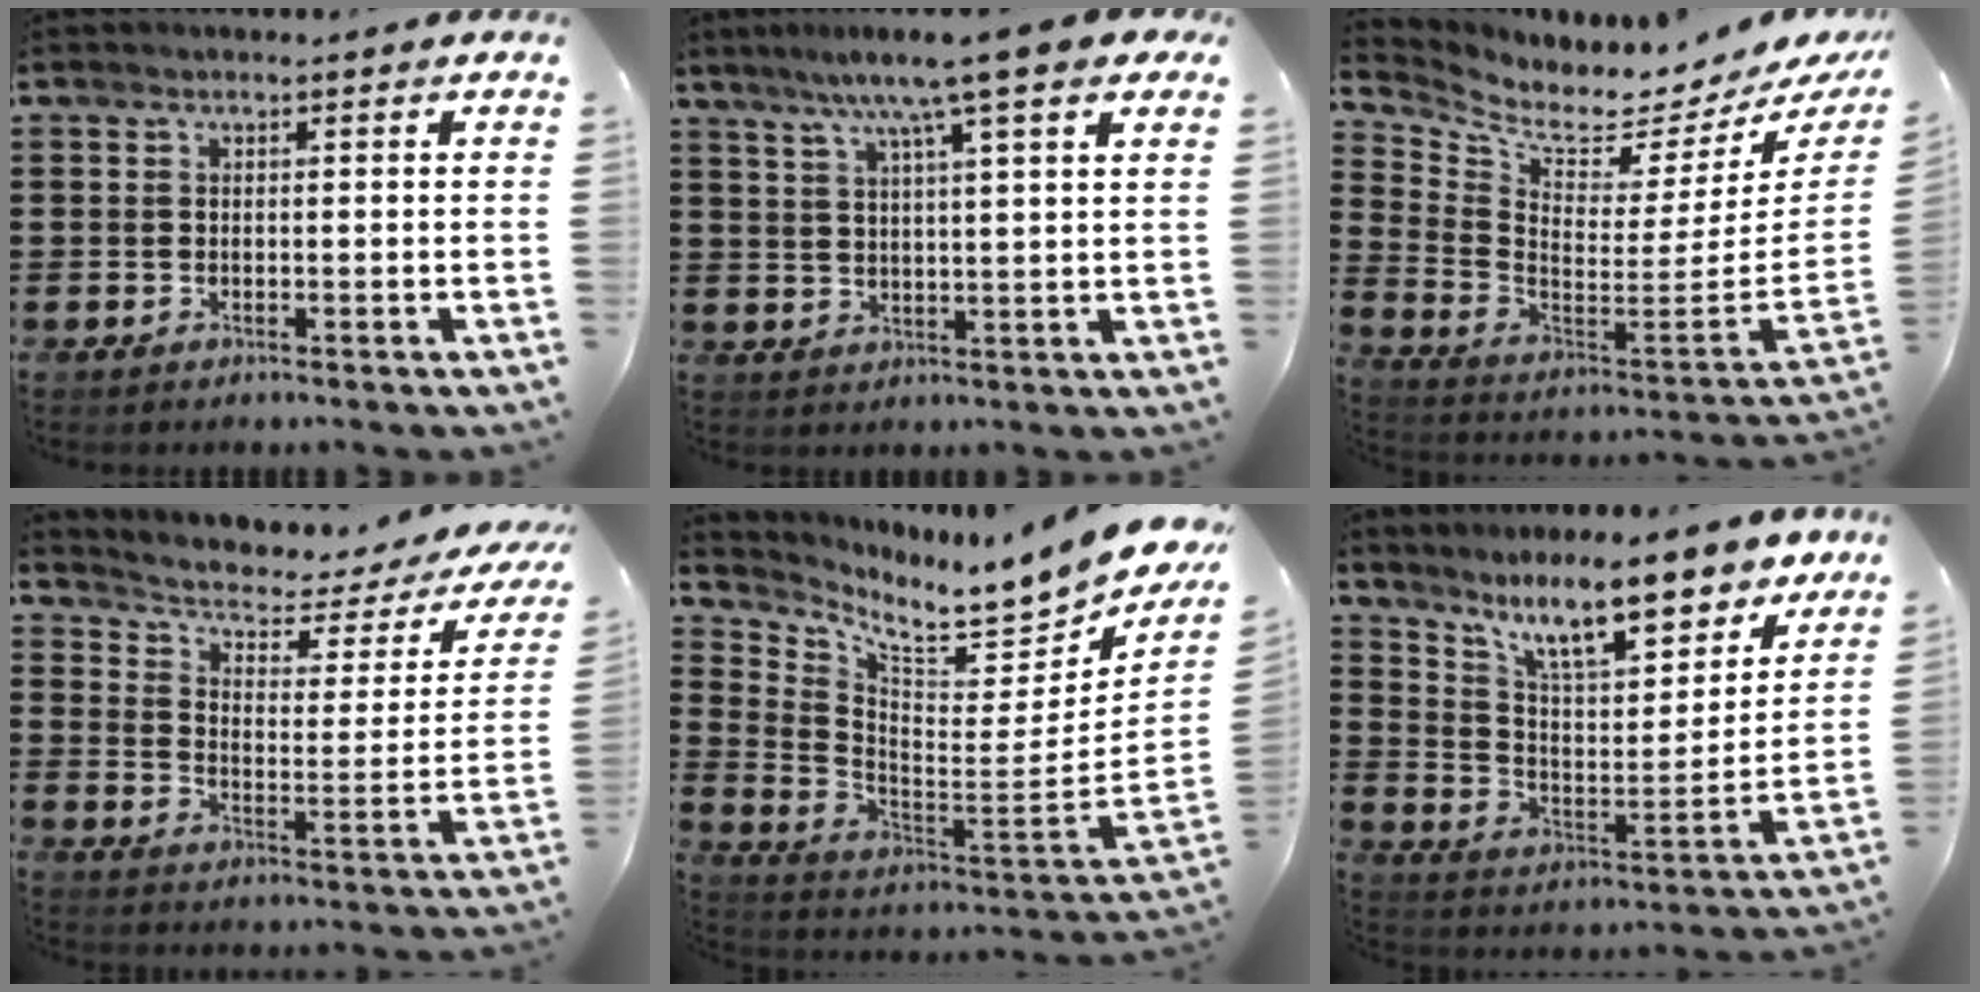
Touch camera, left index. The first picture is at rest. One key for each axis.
{"total": 8.9, "fx": 6.5, "fy": 0.3, "fz": 6.2, "tx": -0.130, "ty": -0.016, "tz": 0.108}
{"total": 3.9, "fx": 3.4, "fy": 1.0, "fz": 1.5, "tx": -0.059, "ty": -0.057, "tz": 0.052}
{"total": 3.6, "fx": 2.0, "fy": 1.4, "fz": 2.6, "tx": -0.065, "ty": -0.017, "tz": 0.024}
{"total": 8.2, "fx": 7.1, "fy": 1.3, "fz": 4.0, "tx": -0.083, "ty": -0.080, "tz": 0.114}
{"total": 12.6, "fx": 9.9, "fy": 2.7, "fz": 7.2, "tx": -0.147, "ty": -0.052, "tz": 0.172}